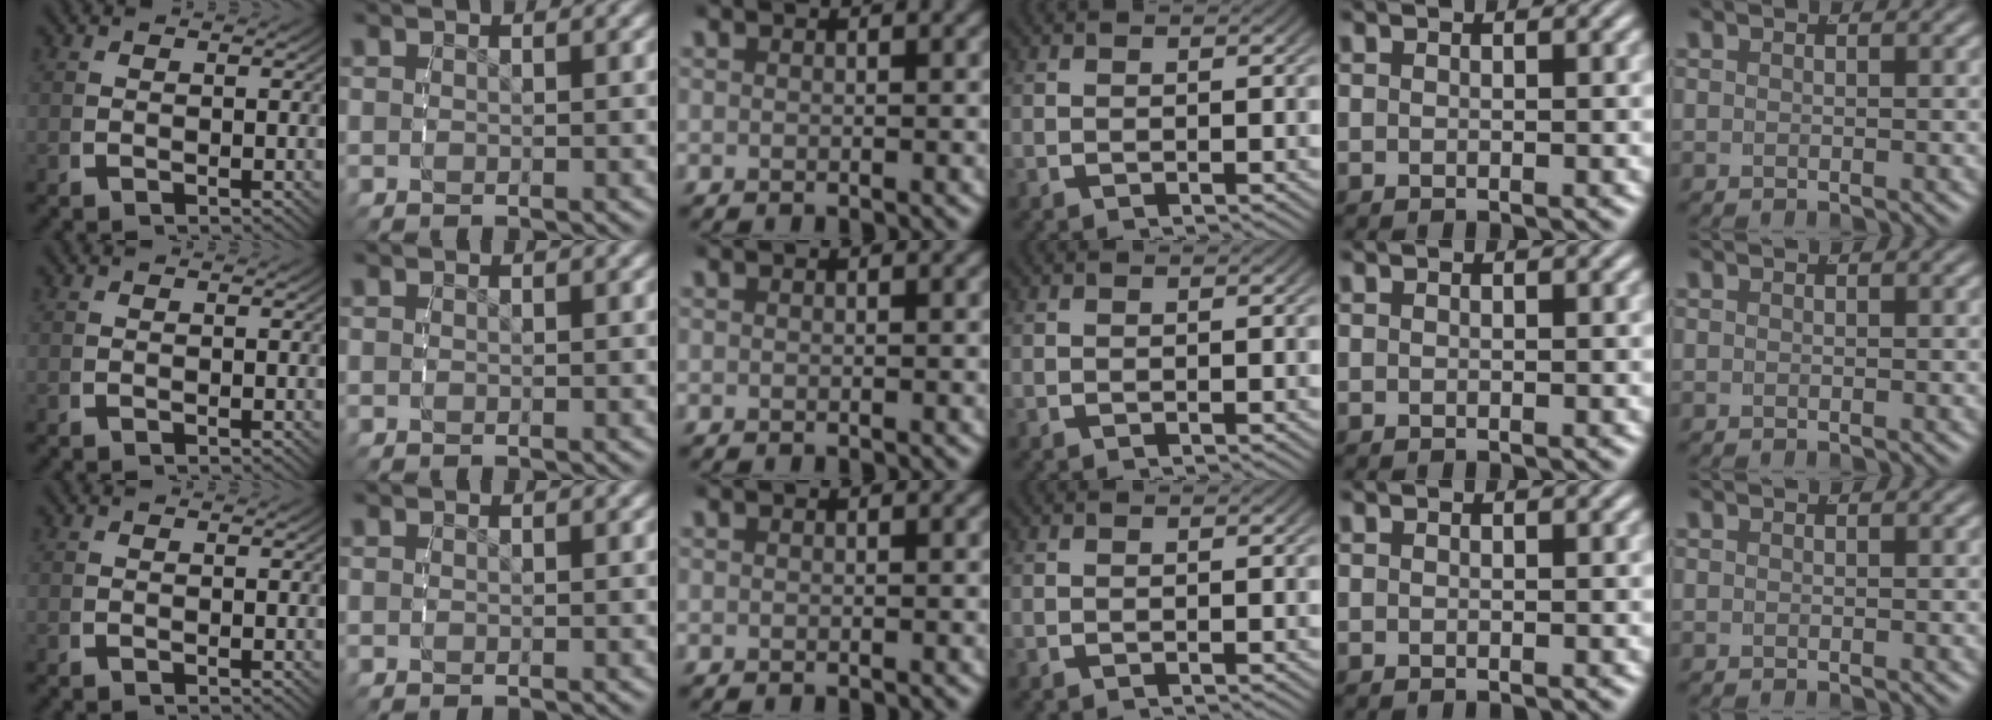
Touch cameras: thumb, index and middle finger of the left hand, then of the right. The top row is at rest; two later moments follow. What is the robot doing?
{"motion": "reach", "object": "jar lid"}